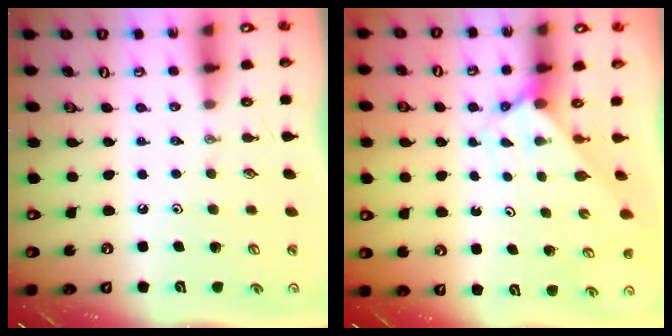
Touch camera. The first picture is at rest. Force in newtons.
{"total": 2.6, "press": 2.6, "slide": 0.3}